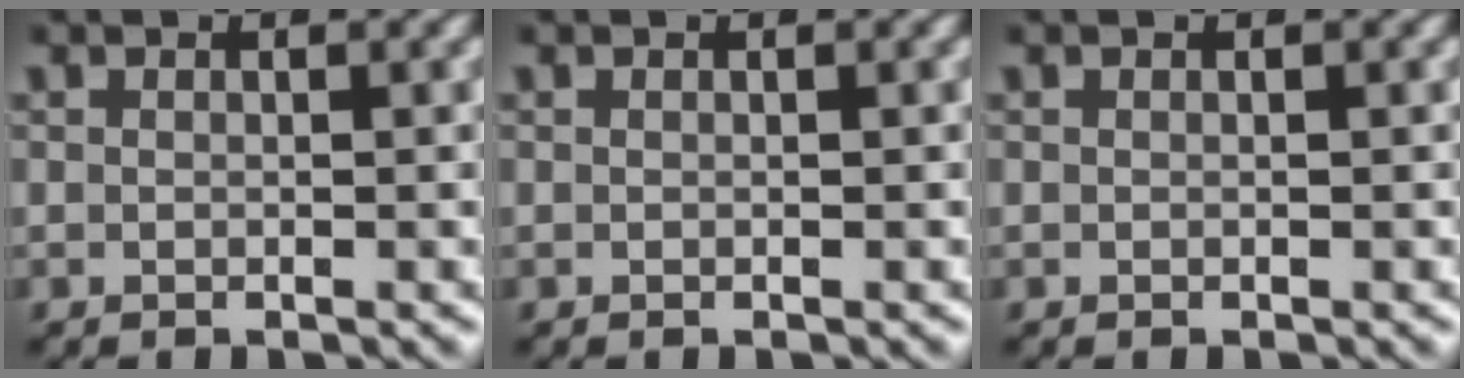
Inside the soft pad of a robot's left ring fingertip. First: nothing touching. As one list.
[{"total": 0.0}, {"total": 0.0}]